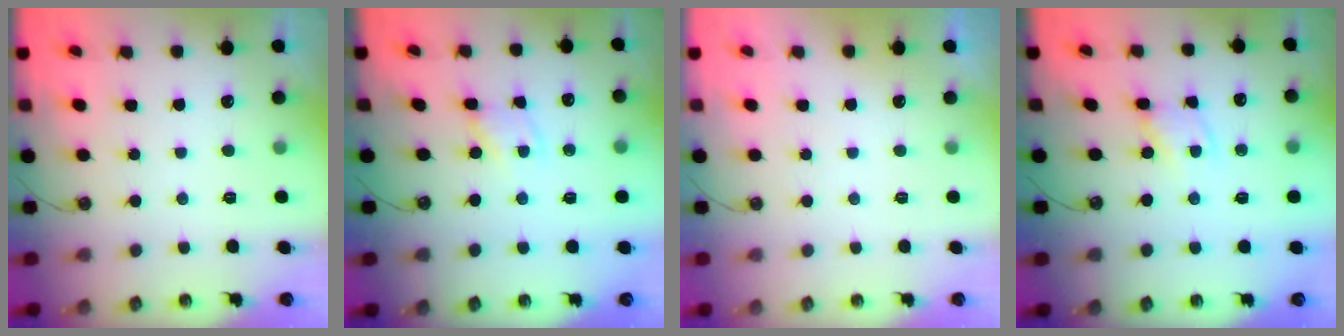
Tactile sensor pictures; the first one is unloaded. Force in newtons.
{"total": 1.2, "press": 1.2, "slide": 0.2}
{"total": 0.0}
{"total": 2.1, "press": 2.1, "slide": 0.3}